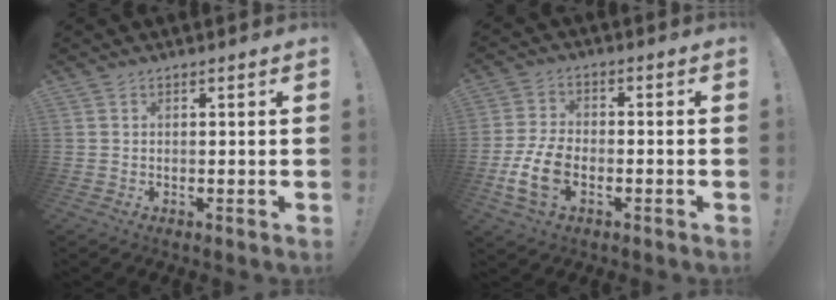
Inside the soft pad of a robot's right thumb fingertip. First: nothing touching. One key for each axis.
{"total": 10.6, "fx": -3.5, "fy": 6.4, "fz": 7.7, "tx": -0.159, "ty": 0.002, "tz": -0.058}